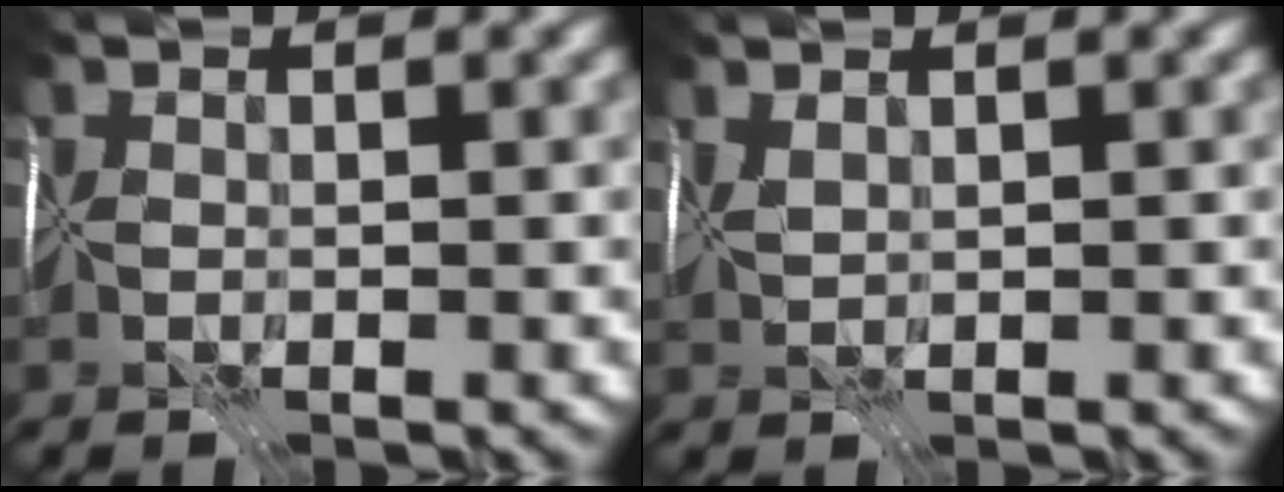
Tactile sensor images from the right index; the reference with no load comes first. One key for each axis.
{"total": 1.0, "fx": 0.7, "fy": 0.3, "fz": 0.7, "tx": -0.022, "ty": 0.004, "tz": 0.018}